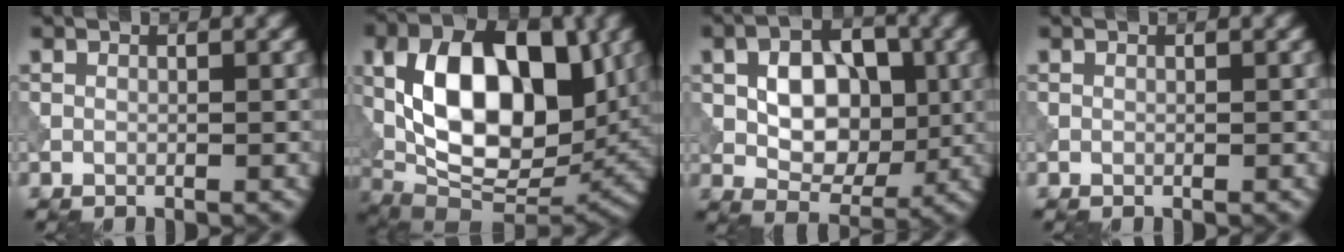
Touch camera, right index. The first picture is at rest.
{"total": 13.6, "force": [2.0, 7.9, 10.9], "torque": [-0.165, 0.001, 0.028]}
{"total": 7.2, "force": [0.5, 4.8, 5.3], "torque": [-0.079, 0.003, 0.006]}
{"total": 0.0}